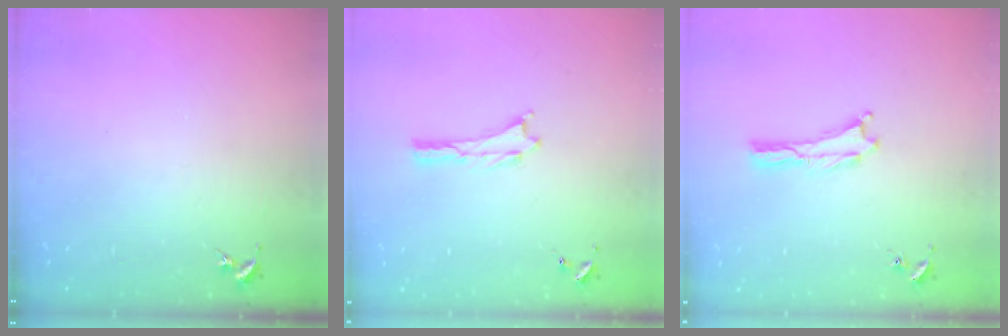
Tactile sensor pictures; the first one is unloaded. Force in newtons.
{"total": 0.0}
{"total": 0.0}